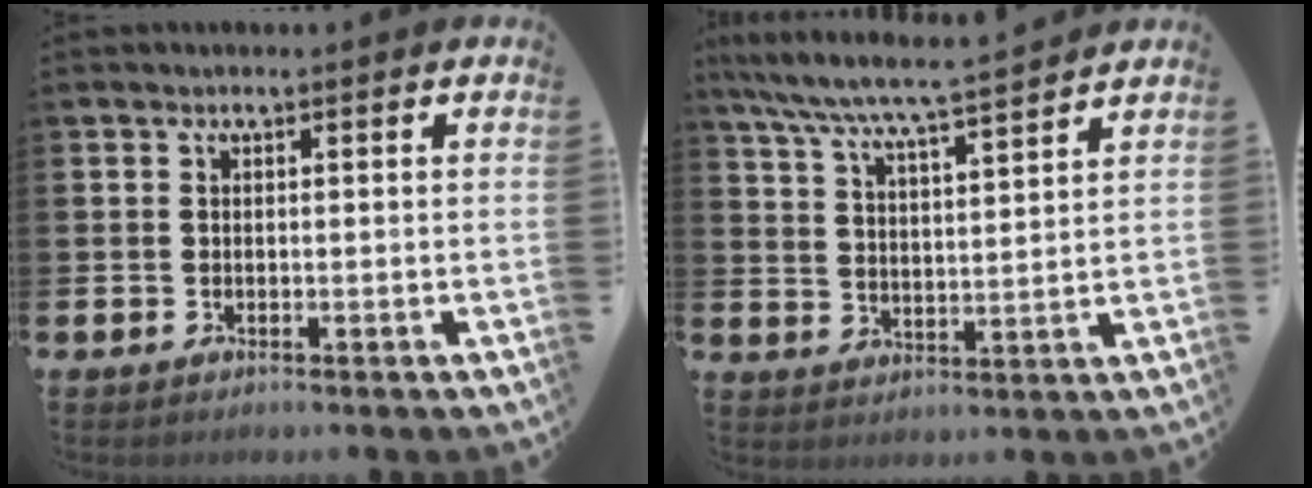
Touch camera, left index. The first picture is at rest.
{"total": 7.0, "force": [6.7, -0.1, 2.1], "torque": [-0.069, -0.045, 0.115]}